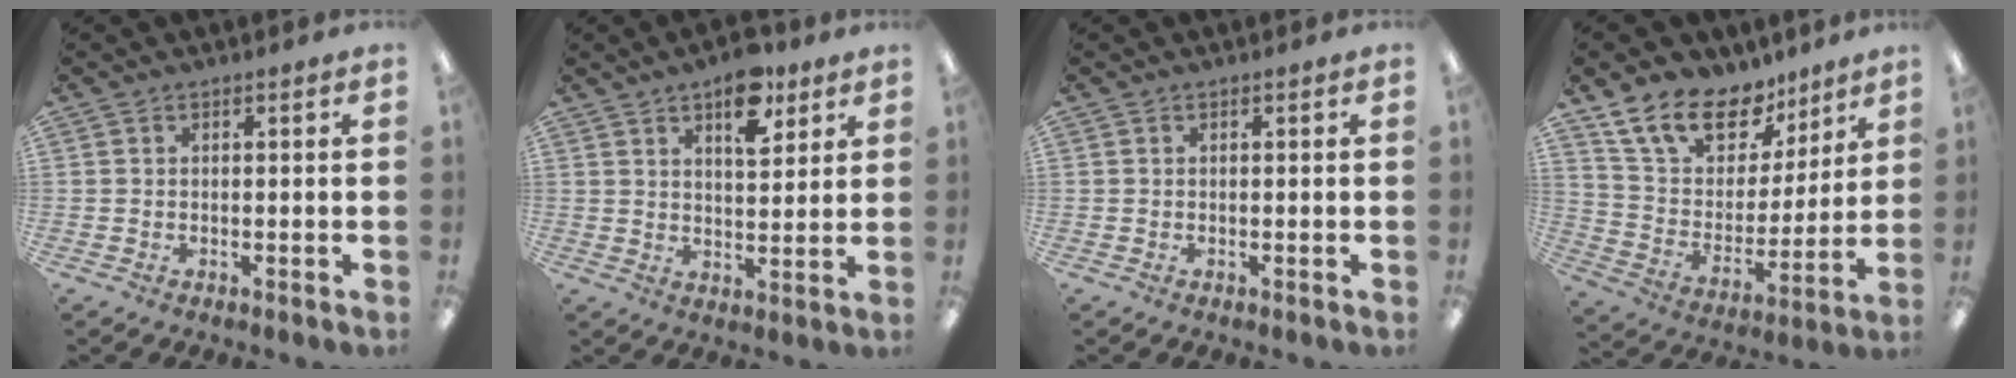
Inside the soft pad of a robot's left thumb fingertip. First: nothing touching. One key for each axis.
{"total": 10.4, "fx": 6.4, "fy": 4.8, "fz": 6.6, "tx": -0.088, "ty": -0.027, "tz": 0.106}
{"total": 0.0}
{"total": 17.6, "fx": 12.5, "fy": 9.7, "fz": 7.7, "tx": -0.149, "ty": -0.068, "tz": 0.233}